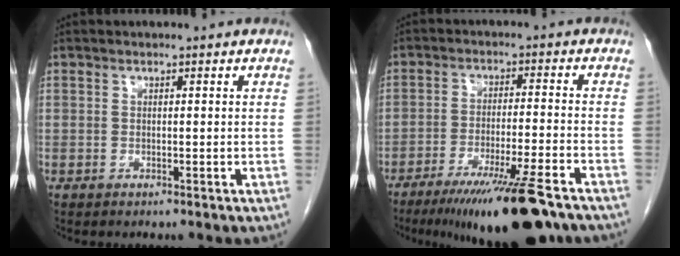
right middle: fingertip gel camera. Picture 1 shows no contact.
{"total": 15.3, "force": [-11.2, 0.6, 10.4], "torque": [-0.143, -0.033, -0.179]}